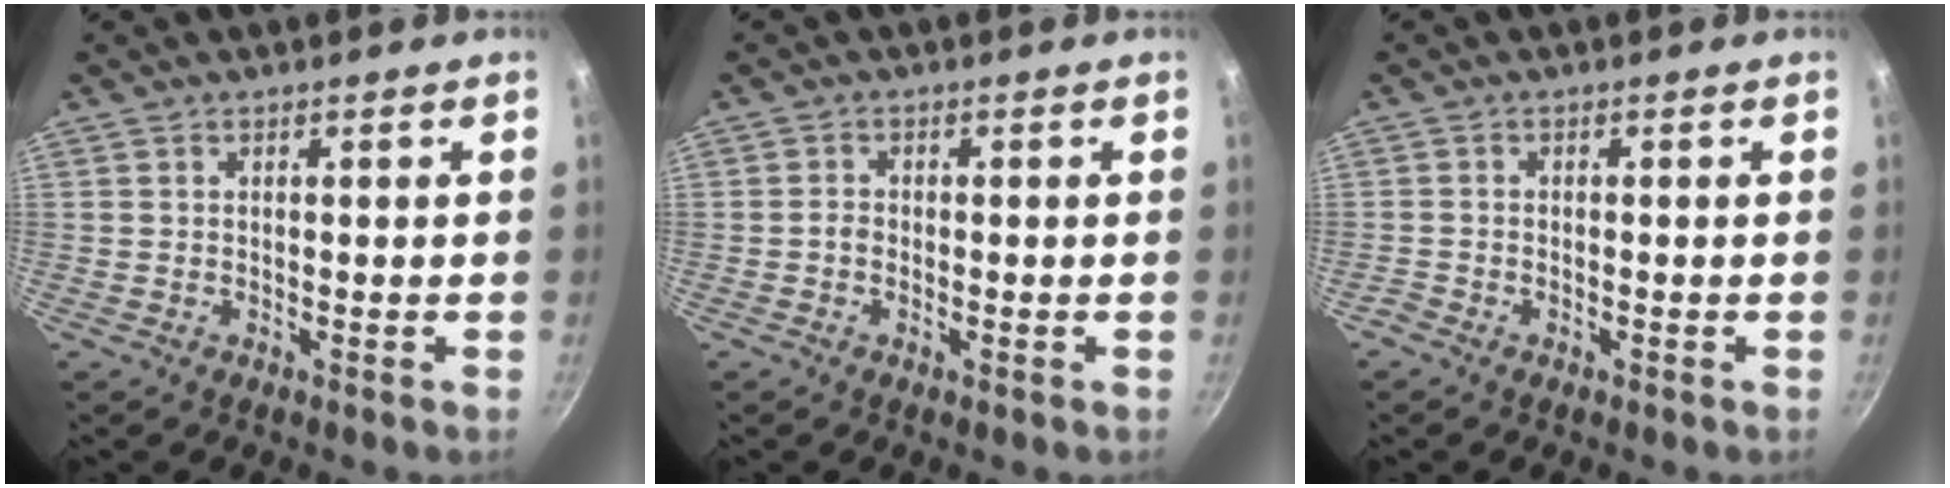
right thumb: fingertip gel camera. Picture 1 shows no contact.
{"total": 1.6, "force": [-0.6, 1.0, 1.1], "torque": [-0.028, 0.006, -0.016]}
{"total": 1.4, "force": [-1.0, 0.7, 0.5], "torque": [-0.018, 0.008, -0.024]}